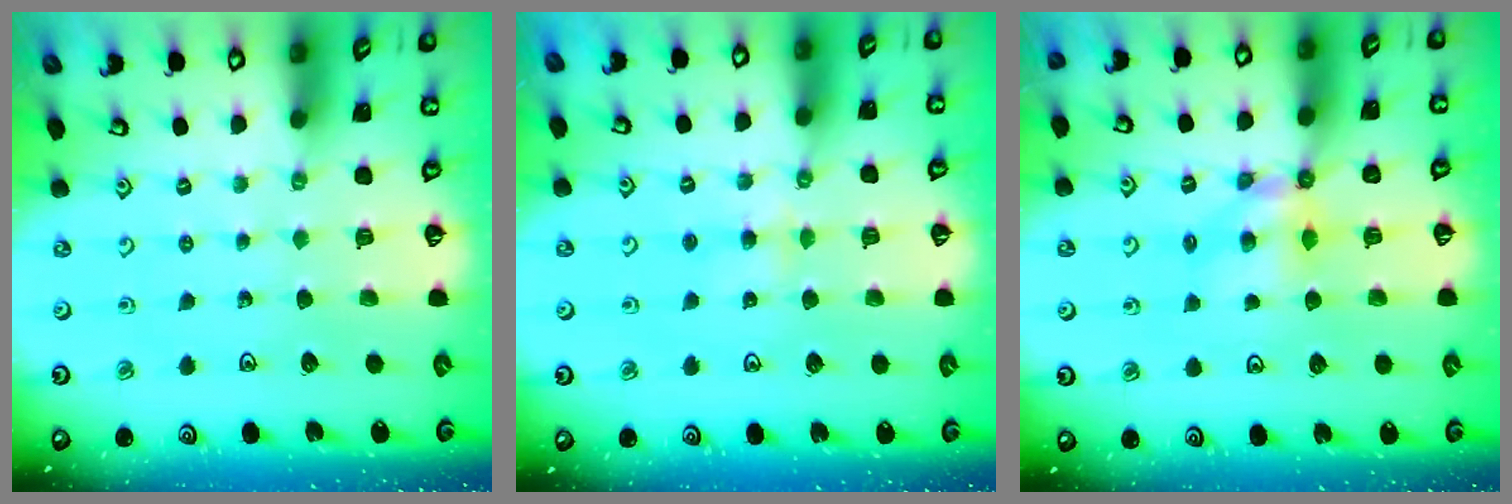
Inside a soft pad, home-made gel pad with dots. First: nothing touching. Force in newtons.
{"total": 3.7, "press": 3.7, "slide": 0.4}
{"total": 5.4, "press": 5.4, "slide": 0.1}